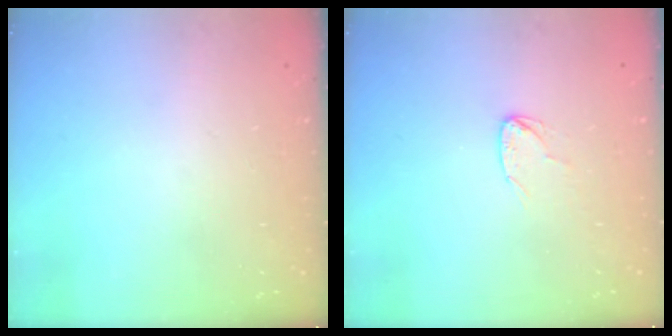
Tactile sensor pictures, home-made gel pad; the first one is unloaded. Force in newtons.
{"total": 4.8, "press": 4.8, "slide": 0.4}